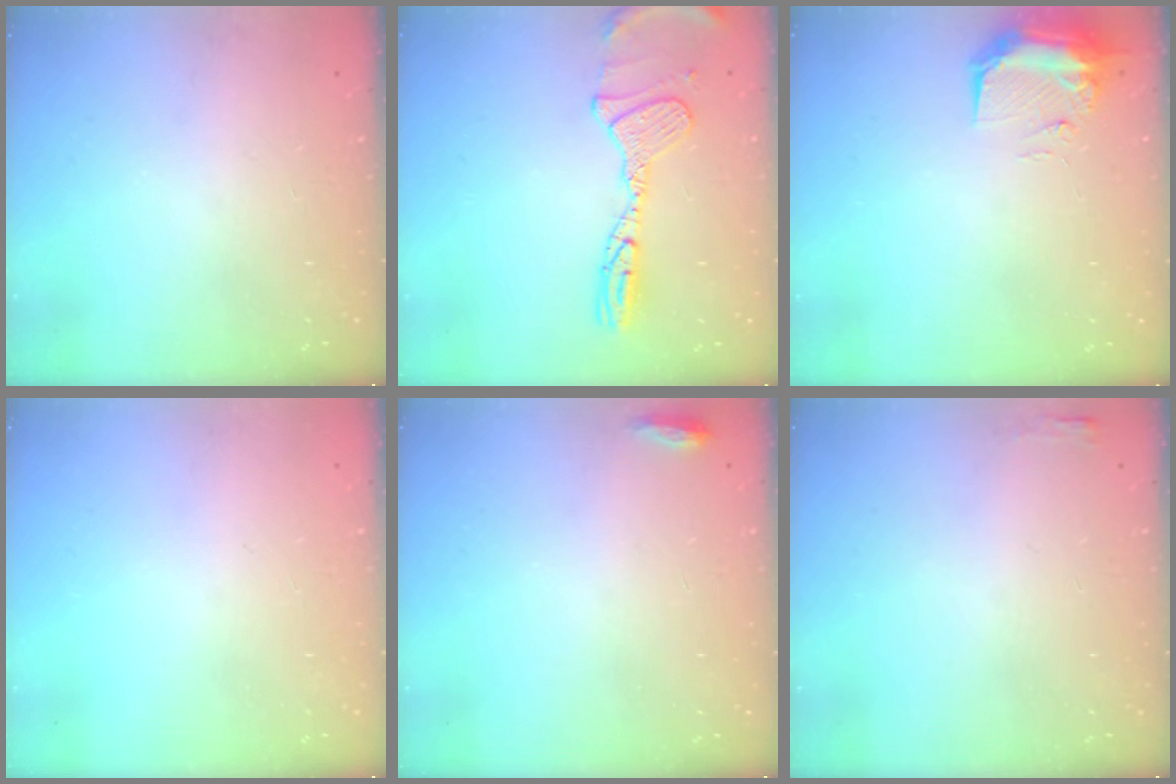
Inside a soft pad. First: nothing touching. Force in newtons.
{"total": 14.0, "press": 13.9, "slide": 1.7}
{"total": 8.8, "press": 8.6, "slide": 1.6}
{"total": 0.0}
{"total": 3.3, "press": 3.2, "slide": 1.1}
{"total": 2.7, "press": 2.6, "slide": 0.8}